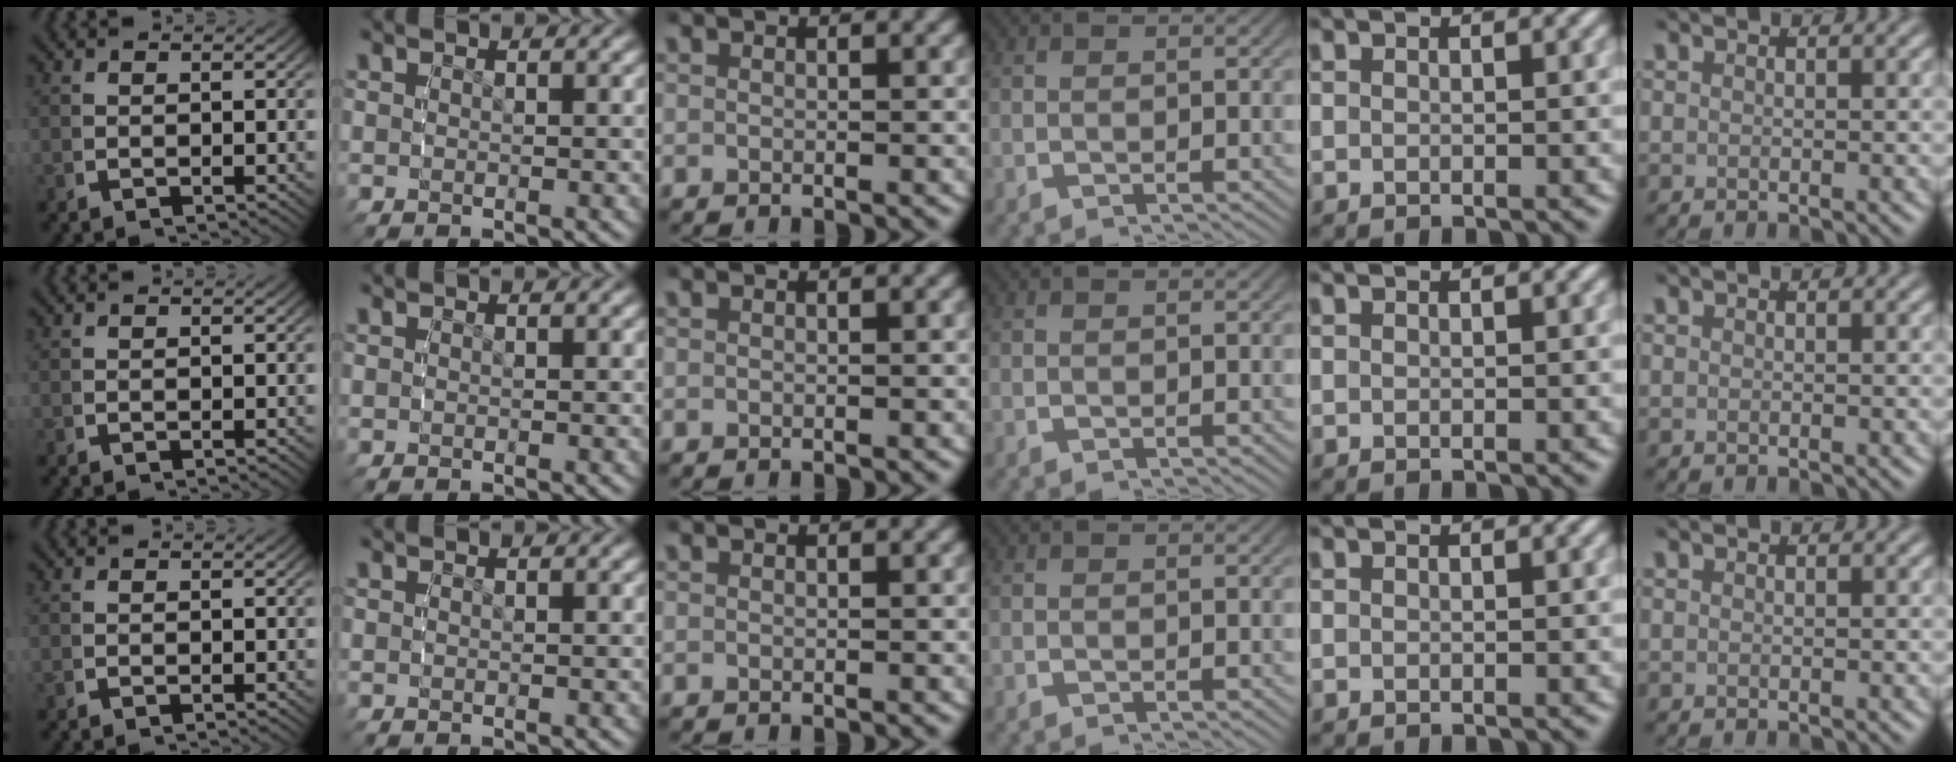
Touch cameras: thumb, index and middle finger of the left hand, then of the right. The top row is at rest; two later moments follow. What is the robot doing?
{"motion": "reach", "object": "velcro strap"}